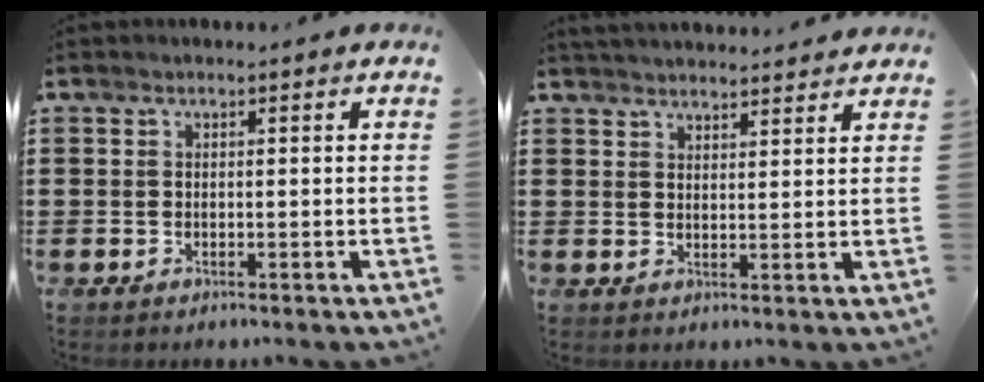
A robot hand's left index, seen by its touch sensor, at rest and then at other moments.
{"total": 2.9, "force": [2.9, 0.0, 0.0], "torque": [-0.009, -0.007, 0.054]}